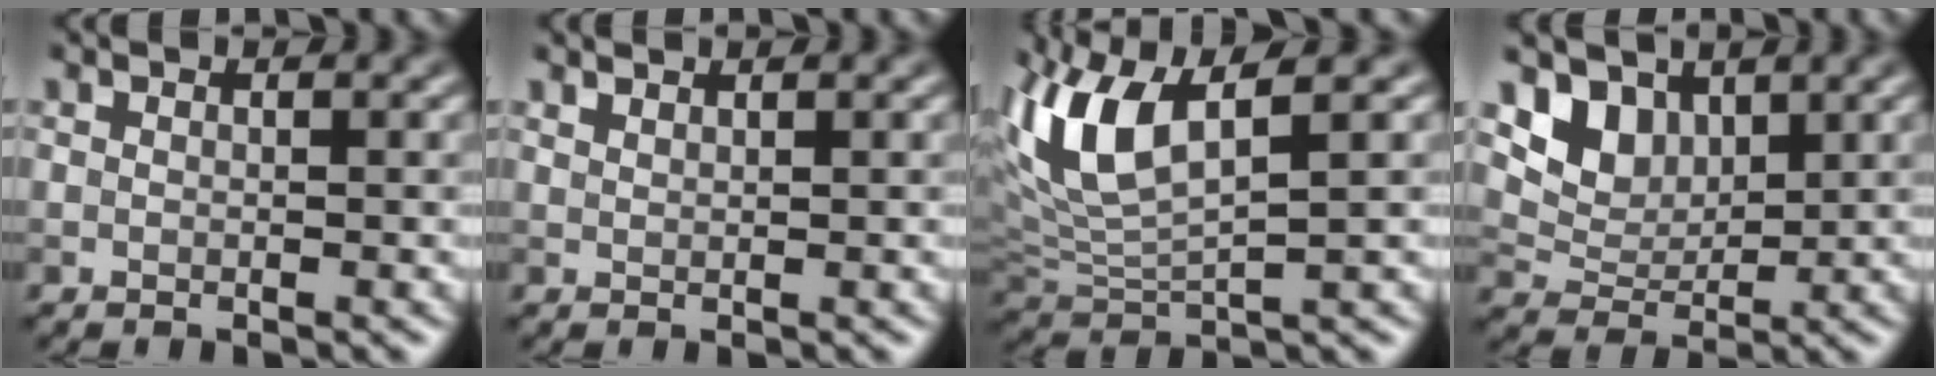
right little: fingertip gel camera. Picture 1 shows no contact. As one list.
[{"total": 0.9, "force": [0.8, 0.0, 0.2], "torque": [-0.002, -0.004, 0.013]}, {"total": 7.4, "force": [3.0, 2.6, 6.2], "torque": [-0.145, 0.008, 0.058]}, {"total": 4.7, "force": [2.9, 3.1, 2.0], "torque": [-0.050, -0.025, 0.068]}]